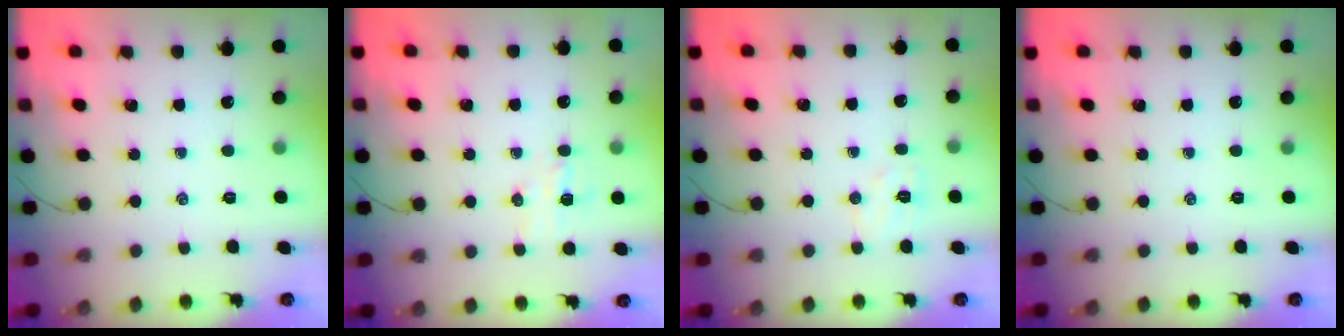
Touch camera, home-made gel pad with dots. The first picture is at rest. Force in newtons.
{"total": 4.7, "press": 4.5, "slide": 1.1}
{"total": 6.4, "press": 6.3, "slide": 1.0}
{"total": 0.0}